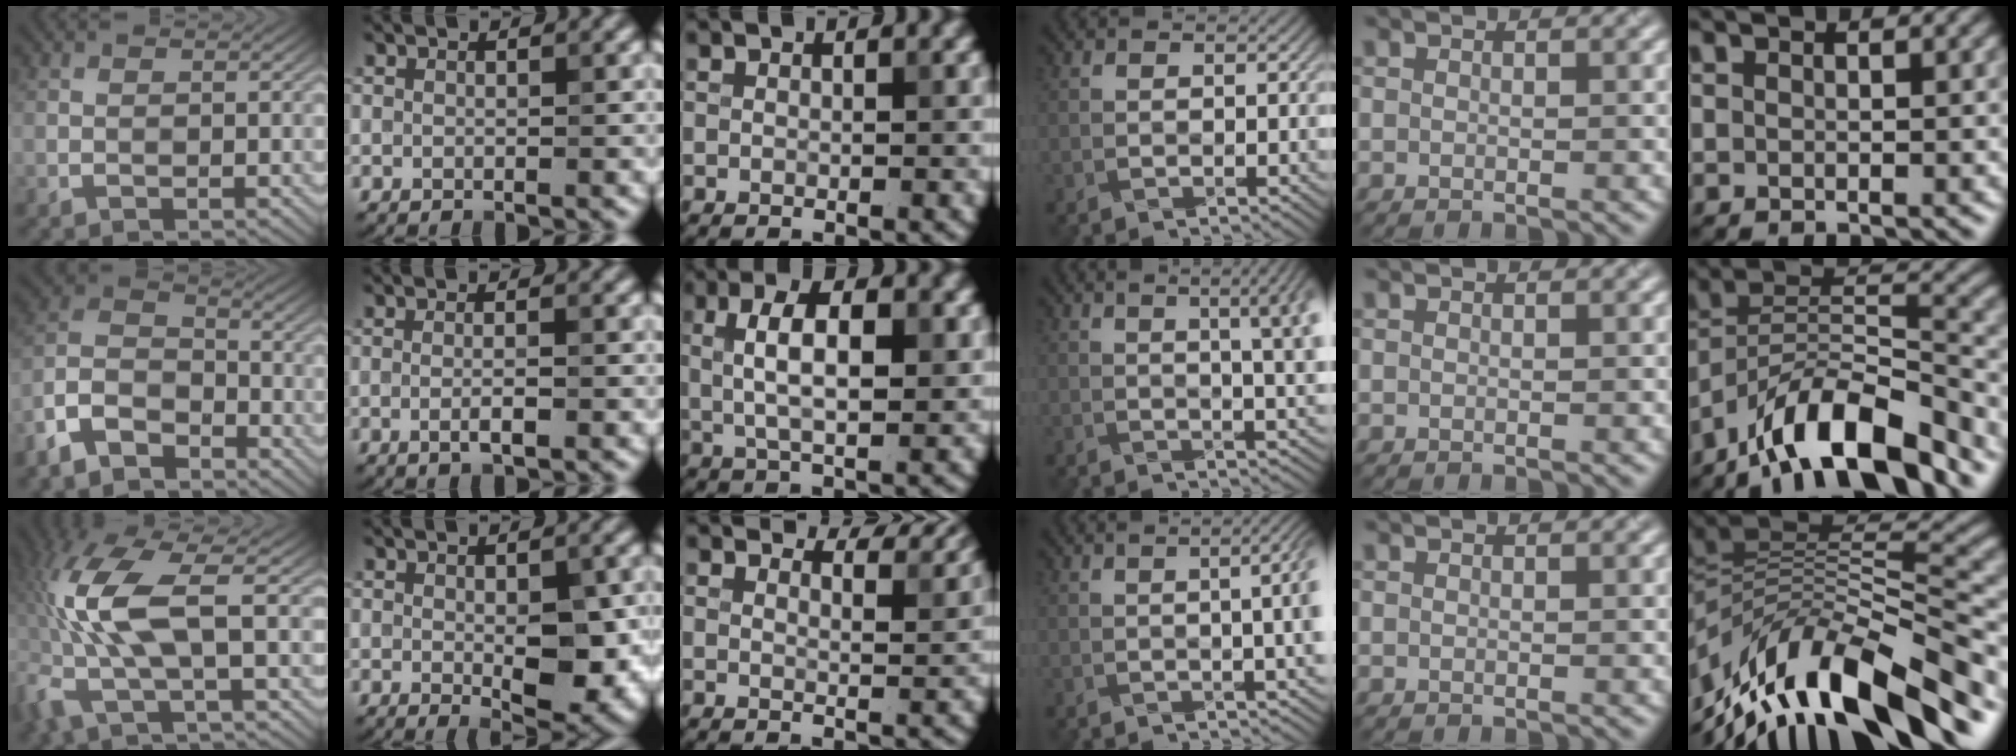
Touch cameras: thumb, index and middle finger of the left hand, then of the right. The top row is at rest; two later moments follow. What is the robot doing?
{"motion": "wrap", "object": "scarf"}